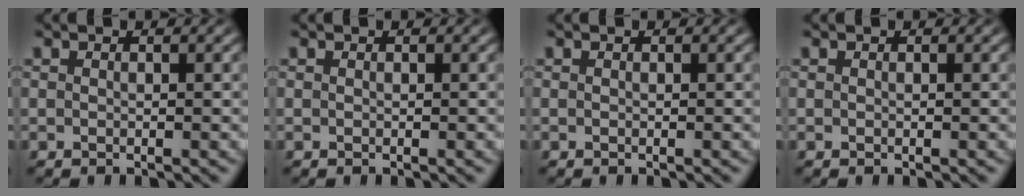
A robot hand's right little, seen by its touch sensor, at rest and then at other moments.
{"total": 0.0}
{"total": 0.0}
{"total": 0.0}